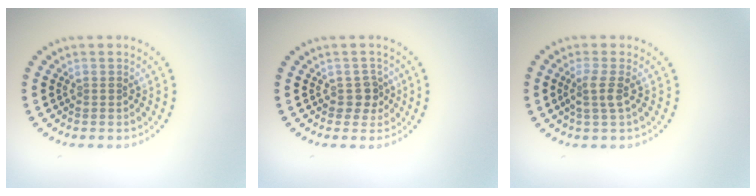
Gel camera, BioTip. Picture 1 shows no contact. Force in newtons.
{"total": 1.7, "press": 1.5, "slide": 0.8}
{"total": 1.9, "press": 1.4, "slide": 1.2}